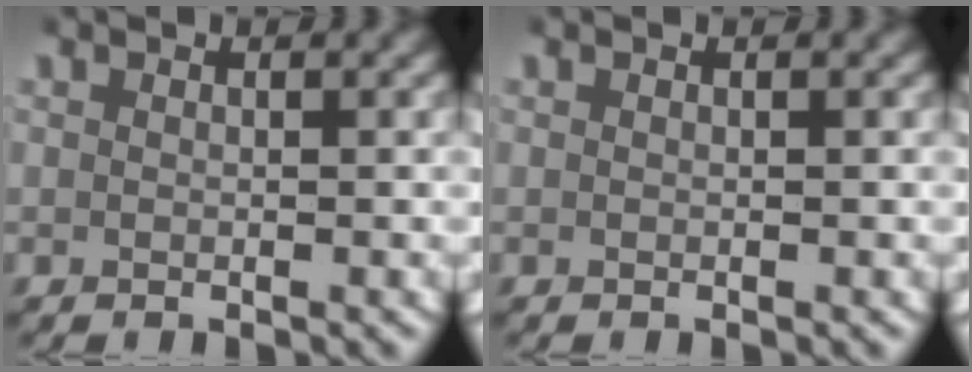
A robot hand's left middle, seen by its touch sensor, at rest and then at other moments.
{"total": 0.0}